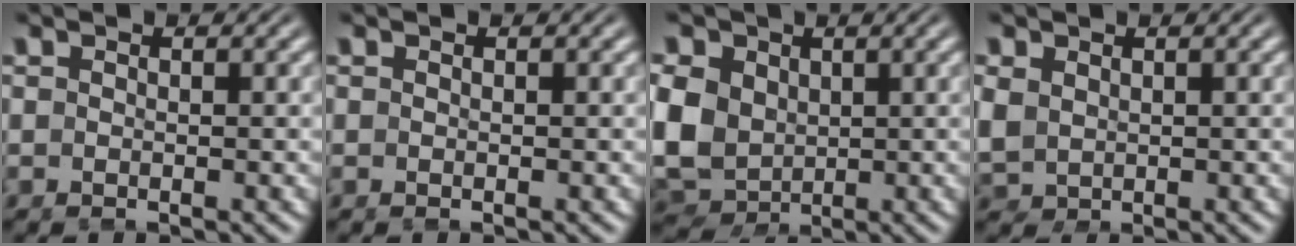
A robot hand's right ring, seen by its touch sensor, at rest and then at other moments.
{"total": 0.0}
{"total": 8.3, "force": [-0.7, 7.5, 3.7], "torque": [-0.109, -0.047, 0.004]}
{"total": 4.6, "force": [-0.2, 4.3, 1.6], "torque": [-0.065, -0.030, 0.012]}